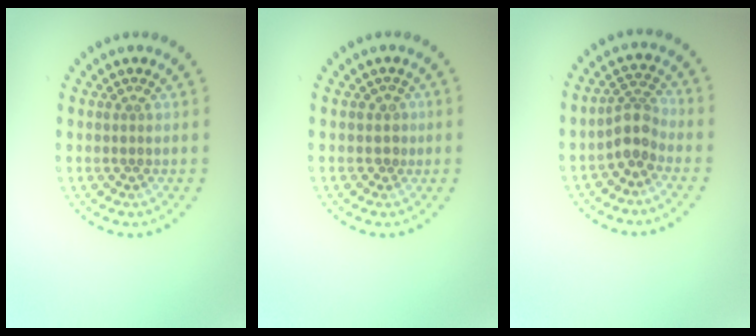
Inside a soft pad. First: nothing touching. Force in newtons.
{"total": 1.0, "press": 0.7, "slide": 0.6}
{"total": 2.6, "press": 2.0, "slide": 1.6}